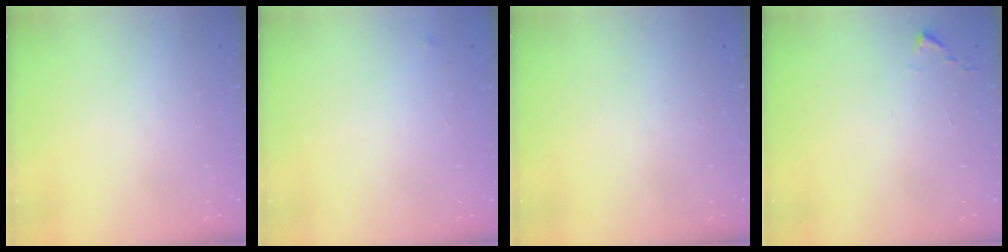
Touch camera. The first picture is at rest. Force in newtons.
{"total": 2.5, "press": 2.4, "slide": 0.4}
{"total": 0.0}
{"total": 2.4, "press": 2.4, "slide": 0.3}